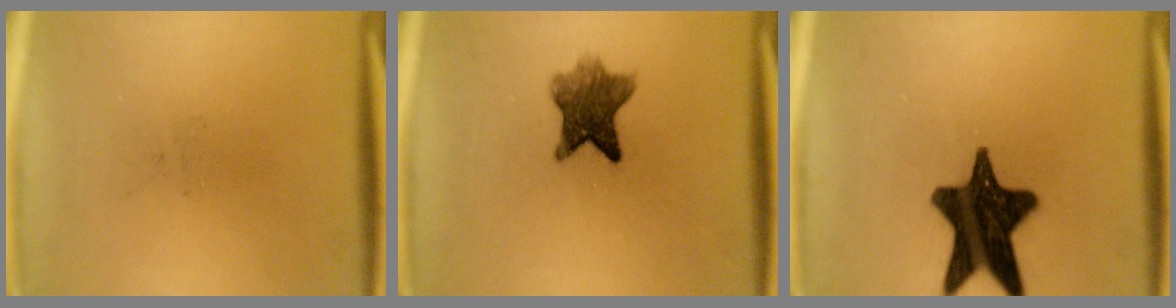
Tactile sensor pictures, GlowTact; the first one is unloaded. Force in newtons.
{"total": 7.2}
{"total": 16.5}